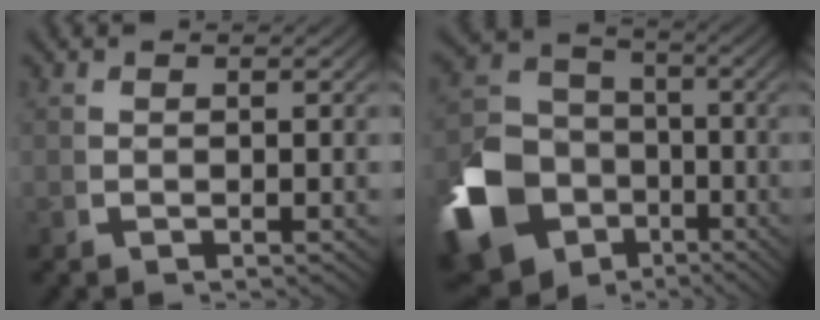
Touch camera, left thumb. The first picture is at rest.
{"total": 15.4, "force": [-5.2, 12.3, 7.6], "torque": [-0.184, -0.063, -0.073]}